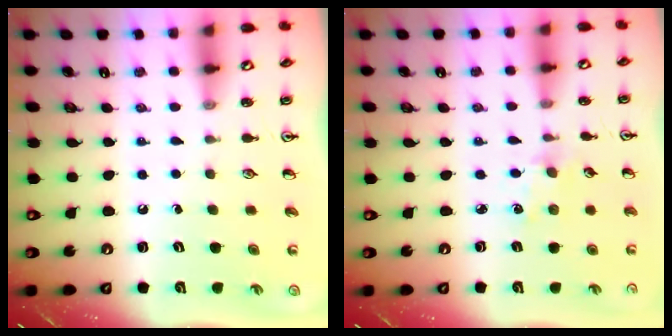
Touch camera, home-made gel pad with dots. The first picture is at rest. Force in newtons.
{"total": 2.8, "press": 2.8, "slide": 0.4}